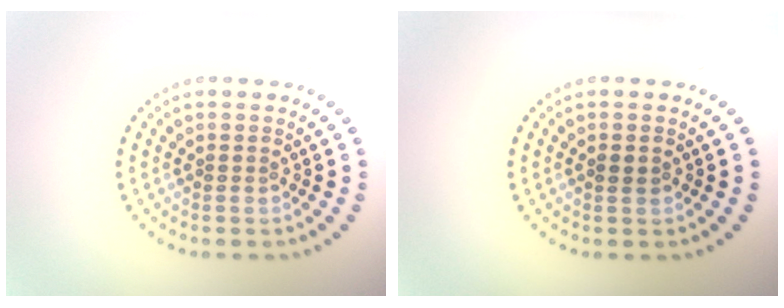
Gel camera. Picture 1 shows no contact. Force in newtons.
{"total": 0.7, "press": 0.7, "slide": 0.1}